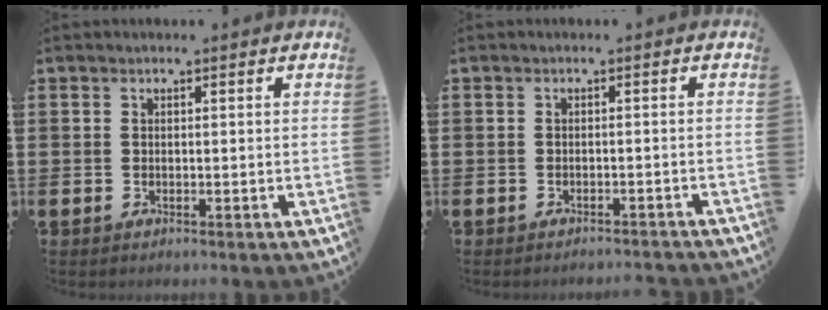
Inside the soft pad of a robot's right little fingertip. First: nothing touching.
{"total": 1.0, "force": [-1.0, -0.2, 0.0], "torque": [-0.001, 0.002, -0.021]}